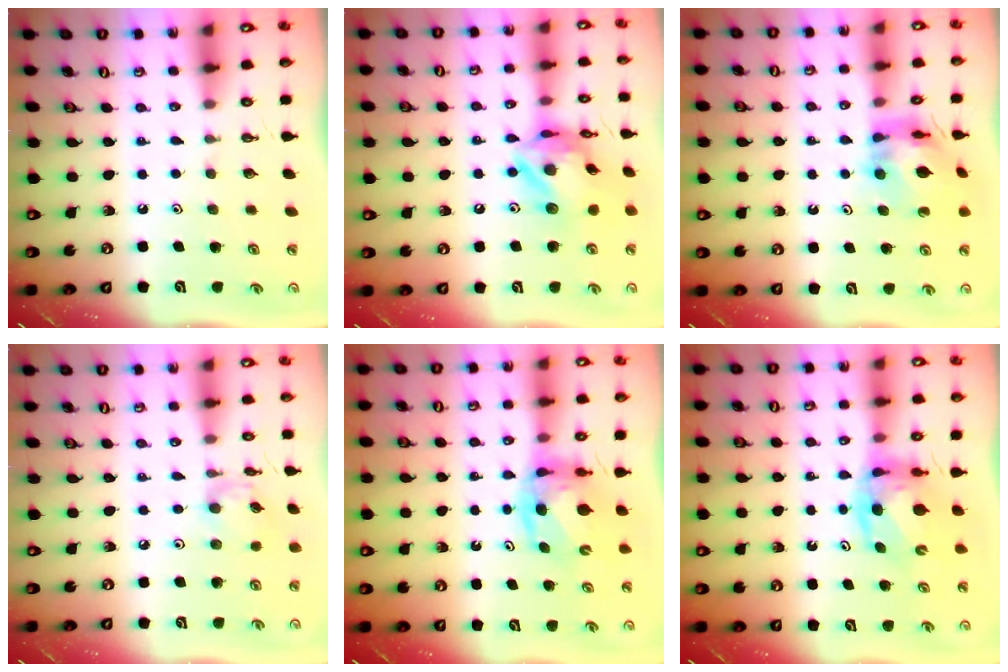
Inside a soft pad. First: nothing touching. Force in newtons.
{"total": 15.3, "press": 15.2, "slide": 1.5}
{"total": 11.4, "press": 11.3, "slide": 1.4}
{"total": 6.3, "press": 6.3, "slide": 0.3}
{"total": 8.1, "press": 8.1, "slide": 1.0}
{"total": 8.1, "press": 8.1, "slide": 1.0}